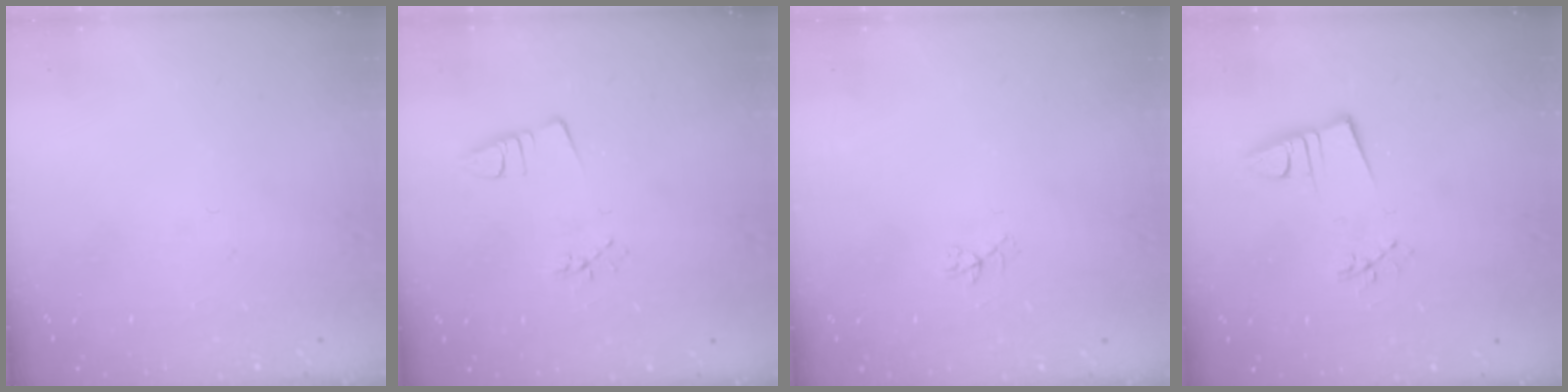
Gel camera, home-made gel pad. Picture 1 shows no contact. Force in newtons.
{"total": 2.4, "press": 2.0, "slide": 1.4}
{"total": 4.3, "press": 4.3, "slide": 0.3}
{"total": 2.9, "press": 1.3, "slide": 2.6}